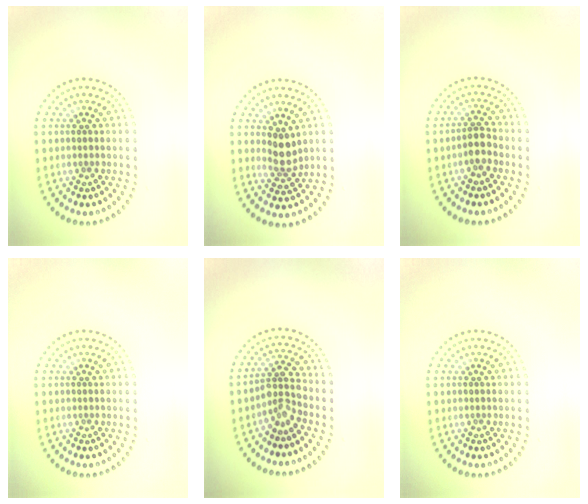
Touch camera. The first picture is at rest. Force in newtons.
{"total": 2.4, "press": 1.9, "slide": 1.4}
{"total": 2.0, "press": 1.8, "slide": 1.0}
{"total": 0.0}
{"total": 2.7, "press": 2.0, "slide": 1.8}
{"total": 0.0}